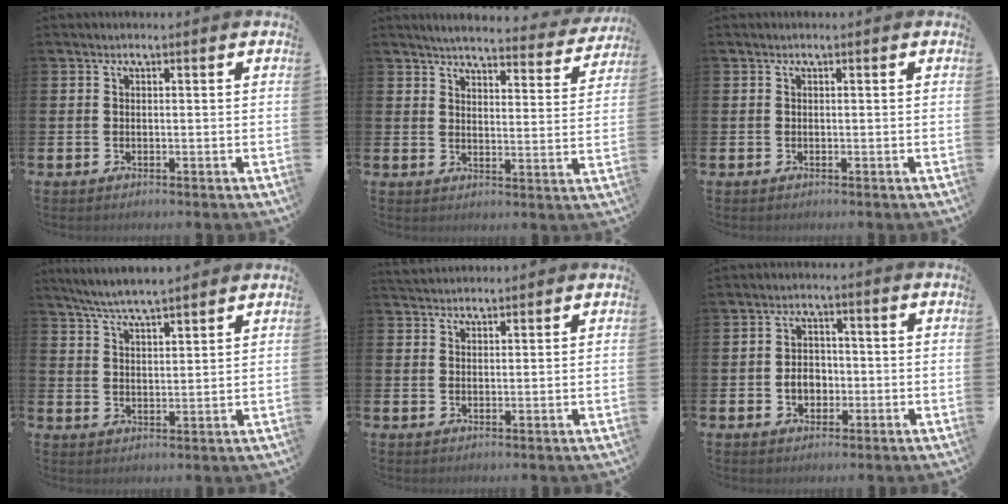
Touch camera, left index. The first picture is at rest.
{"total": 4.5, "force": [4.4, 0.5, 1.1], "torque": [-0.025, -0.036, 0.070]}
{"total": 0.0}
{"total": 5.8, "force": [5.6, 0.2, 1.6], "torque": [-0.050, -0.023, 0.101]}
{"total": 2.5, "force": [2.4, 0.6, 0.1], "torque": [0.005, -0.012, 0.044]}
{"total": 3.4, "force": [-0.8, 2.7, 2.0], "torque": [-0.022, -0.002, -0.023]}